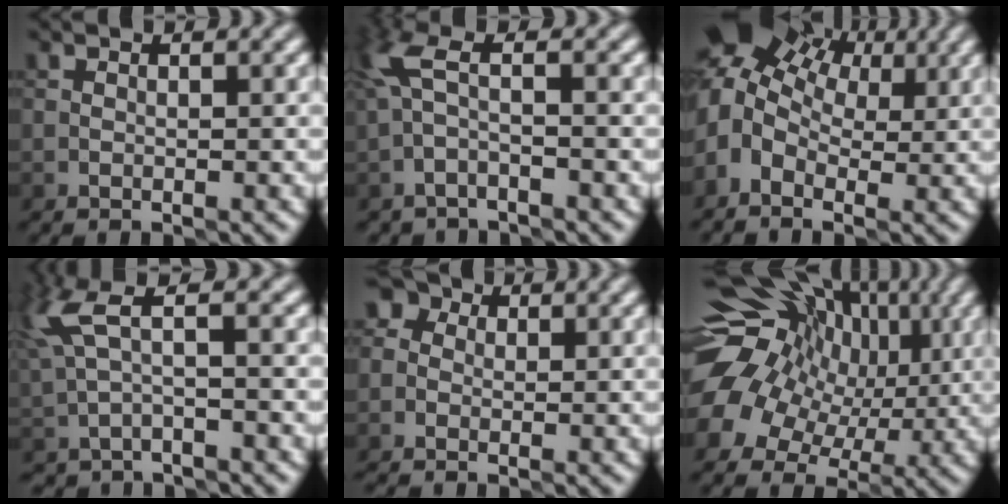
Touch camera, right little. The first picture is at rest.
{"total": 2.9, "force": [-0.8, 1.2, 2.5], "torque": [-0.067, 0.006, -0.022]}
{"total": 9.5, "force": [2.7, 6.6, 6.3], "torque": [-0.126, 0.024, 0.043]}
{"total": 3.3, "force": [1.1, 1.1, 2.9], "torque": [-0.073, 0.003, 0.024]}
{"total": 3.5, "force": [0.1, 3.1, 1.5], "torque": [-0.026, 0.022, -0.027]}
{"total": 14.8, "force": [1.9, 11.9, 8.6], "torque": [-0.152, 0.013, 0.022]}